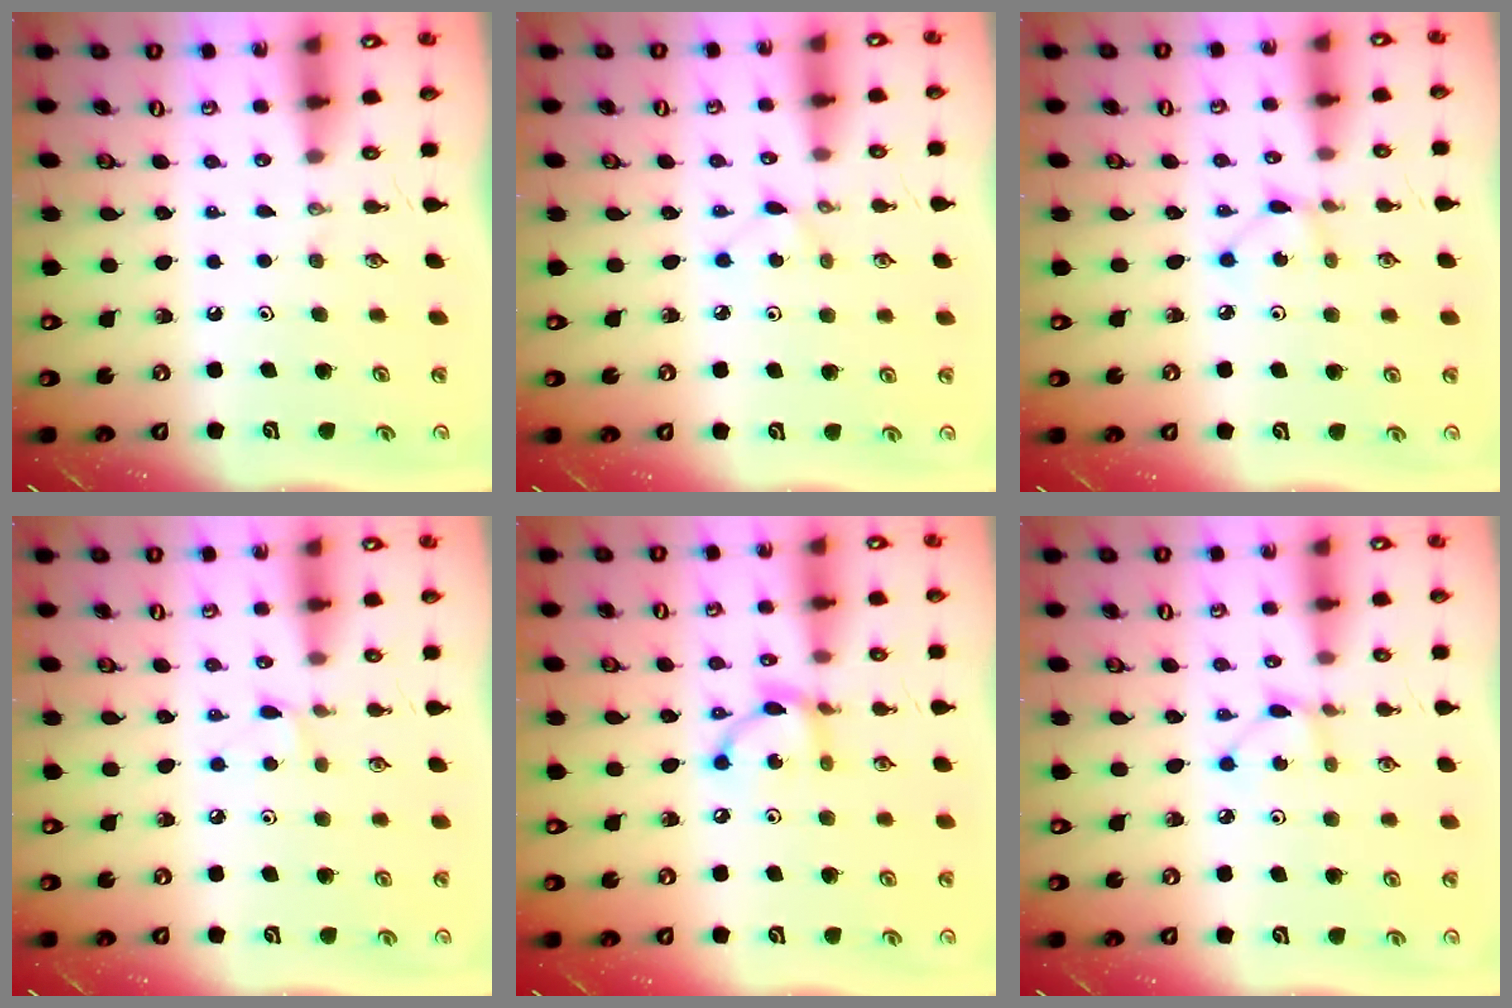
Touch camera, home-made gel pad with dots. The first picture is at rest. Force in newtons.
{"total": 2.9, "press": 2.8, "slide": 0.4}
{"total": 2.0, "press": 2.0, "slide": 0.3}
{"total": 3.8, "press": 3.7, "slide": 0.6}
{"total": 7.9, "press": 7.9, "slide": 0.2}
{"total": 1.8, "press": 1.8, "slide": 0.3}